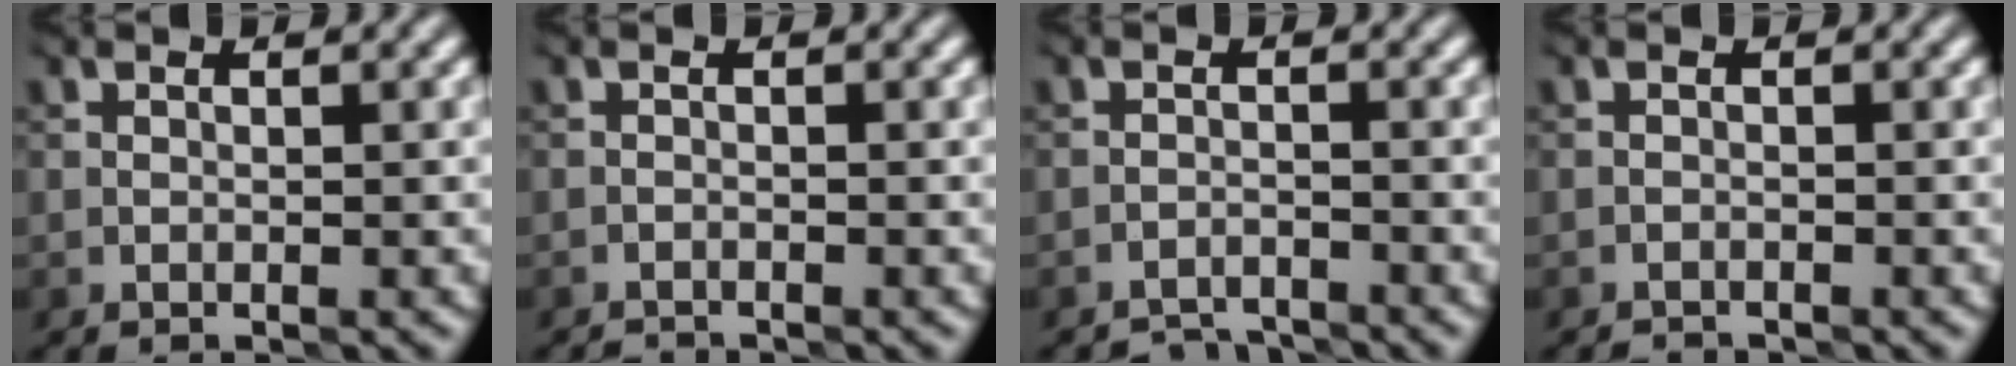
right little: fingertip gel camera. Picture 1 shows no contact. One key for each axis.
{"total": 1.4, "fx": -1.4, "fy": 0.0, "fz": 0.0, "tx": 0.000, "ty": -0.006, "tz": -0.033}
{"total": 3.3, "fx": -3.3, "fy": 0.5, "fz": 0.4, "tx": -0.004, "ty": -0.005, "tz": -0.063}
{"total": 1.4, "fx": -1.4, "fy": 0.1, "fz": 0.0, "tx": 0.001, "ty": -0.005, "tz": -0.031}